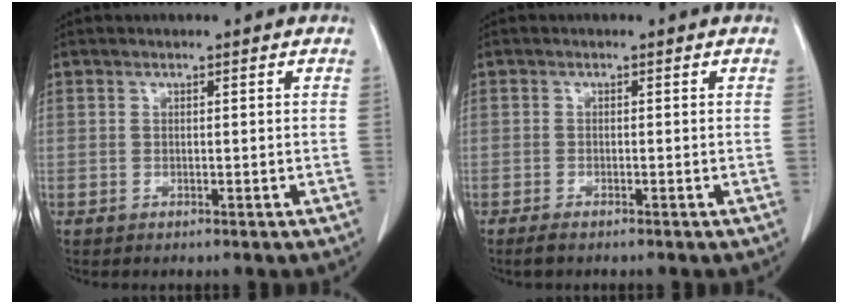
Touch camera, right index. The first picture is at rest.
{"total": 1.4, "force": [-1.2, 0.0, 0.7], "torque": [-0.017, -0.003, -0.021]}